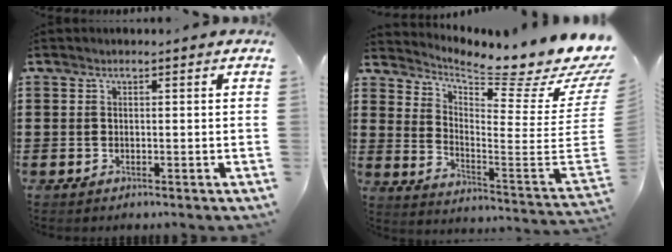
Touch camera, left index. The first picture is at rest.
{"total": 6.5, "force": [5.5, 0.4, 3.4], "torque": [-0.065, -0.069, 0.079]}